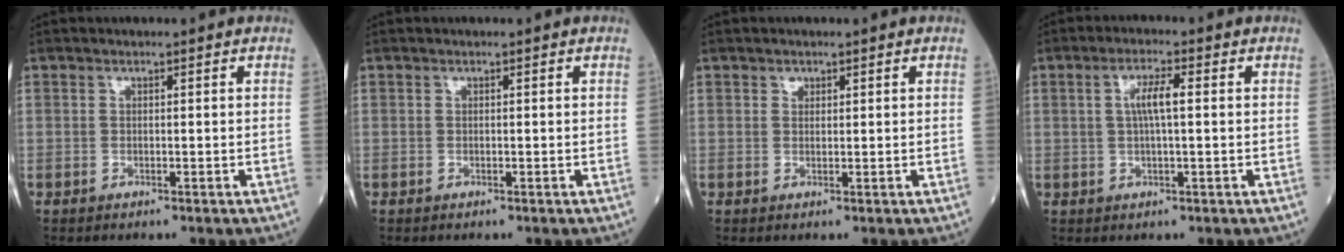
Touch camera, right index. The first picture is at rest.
{"total": 0.0}
{"total": 0.9, "force": [0.5, 0.7, 0.2], "torque": [0.004, -0.003, 0.006]}
{"total": 4.0, "force": [0.6, 0.5, 4.0], "torque": [-0.076, 0.007, 0.010]}